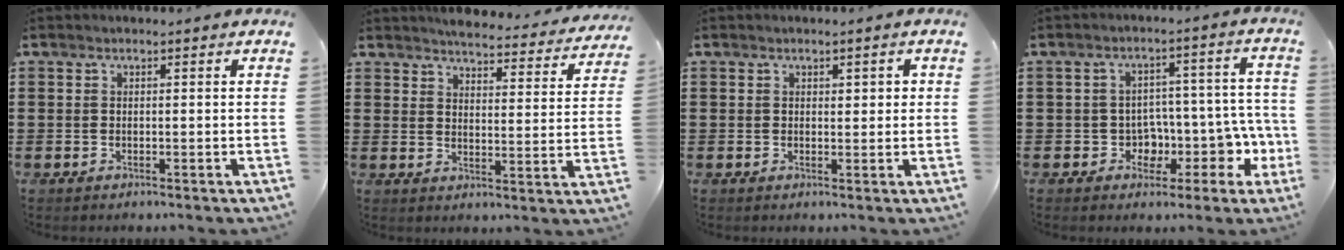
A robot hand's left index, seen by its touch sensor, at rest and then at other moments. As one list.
[{"total": 4.2, "force": [4.2, 0.1, 0.7], "torque": [-0.026, -0.032, 0.068]}, {"total": 1.0, "force": [0.6, 0.7, 0.4], "torque": [-0.002, 0.002, 0.009]}, {"total": 5.3, "force": [-0.6, 4.9, 2.1], "torque": [-0.054, -0.013, -0.004]}]